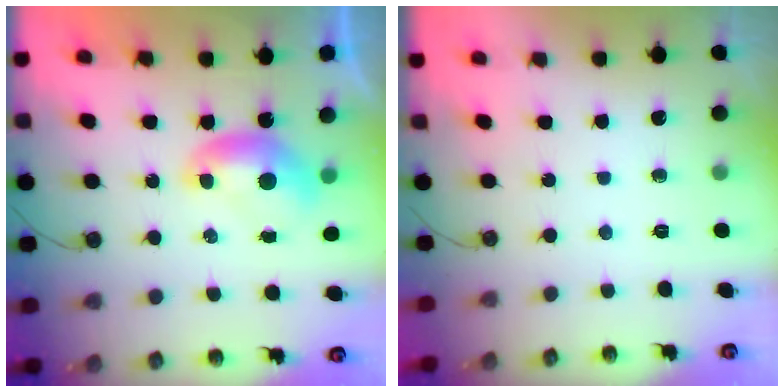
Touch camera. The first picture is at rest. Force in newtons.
{"total": 0.0}